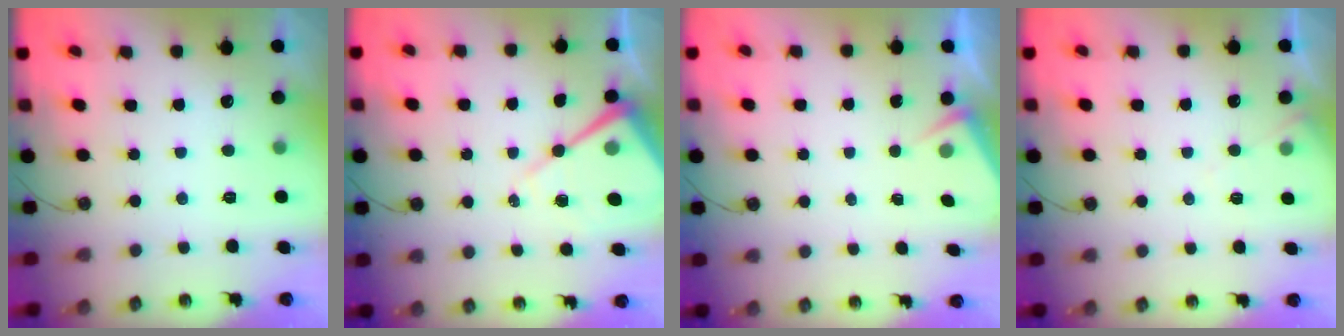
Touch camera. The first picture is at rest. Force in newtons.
{"total": 12.4, "press": 12.3, "slide": 1.3}
{"total": 2.5, "press": 2.5, "slide": 0.4}
{"total": 5.0, "press": 4.9, "slide": 0.6}